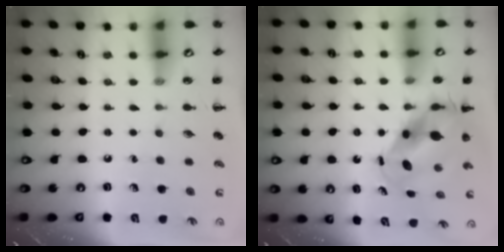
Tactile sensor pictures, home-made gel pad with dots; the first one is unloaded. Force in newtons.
{"total": 7.3, "press": 7.1, "slide": 2.0}